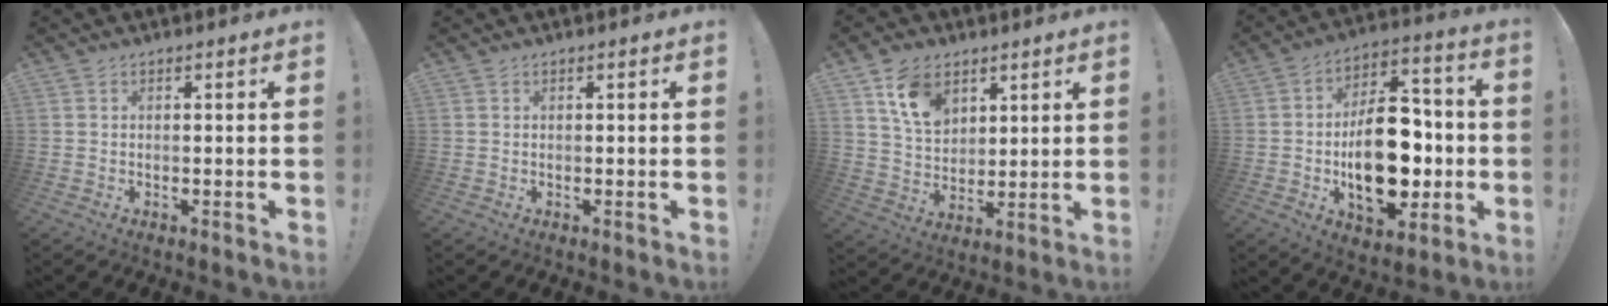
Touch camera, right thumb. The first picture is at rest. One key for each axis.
{"total": 0.0}
{"total": 11.4, "fx": 6.4, "fy": 7.6, "fz": 5.7, "tx": -0.095, "ty": -0.021, "tz": 0.123}
{"total": 22.3, "fx": -3.4, "fy": 13.5, "fz": 17.4, "tx": -0.276, "ty": 0.017, "tz": -0.045}